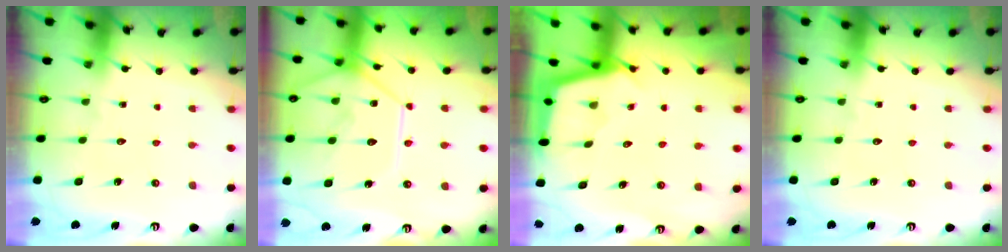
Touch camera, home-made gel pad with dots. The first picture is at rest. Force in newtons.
{"total": 13.4, "press": 13.3, "slide": 1.4}
{"total": 2.3, "press": 2.3, "slide": 0.1}
{"total": 0.0}